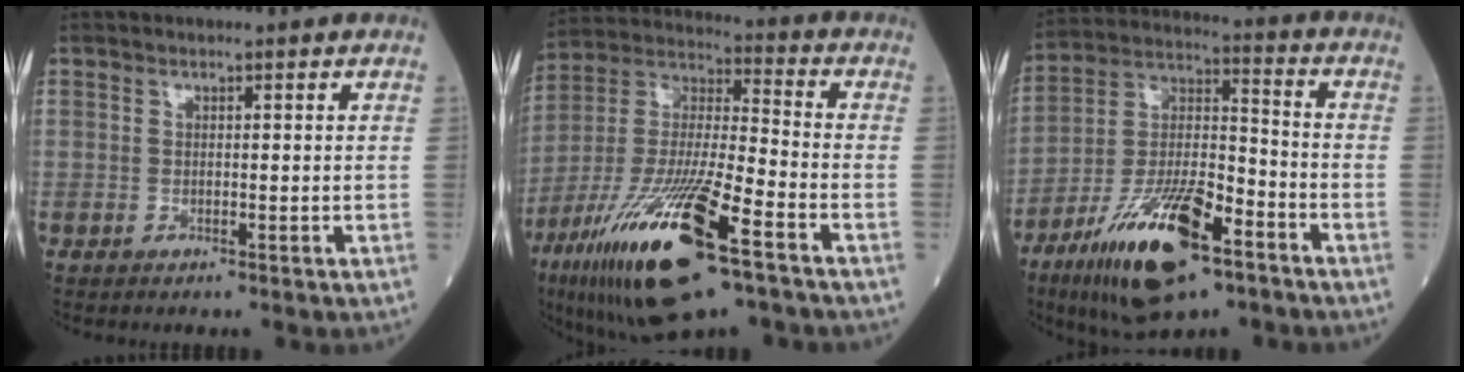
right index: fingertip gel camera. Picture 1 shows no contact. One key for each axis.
{"total": 22.5, "fx": -11.9, "fy": 3.7, "fz": 18.8, "tx": -0.384, "ty": -0.048, "tz": -0.213}
{"total": 17.9, "fx": -10.2, "fy": 5.2, "fz": 13.7, "tx": -0.278, "ty": -0.017, "tz": -0.183}